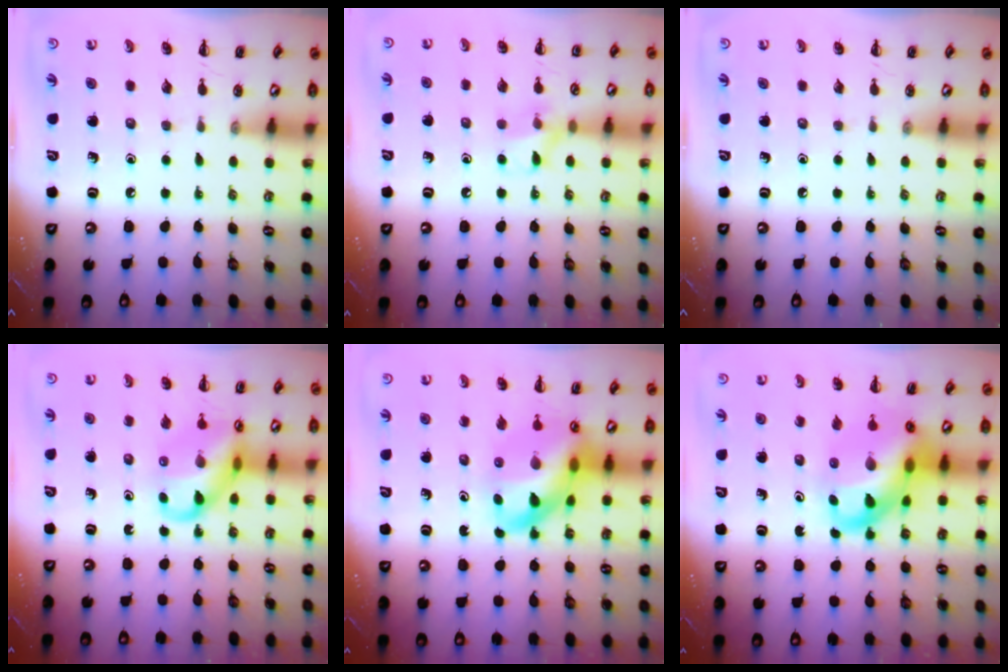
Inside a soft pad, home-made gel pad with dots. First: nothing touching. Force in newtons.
{"total": 8.1, "press": 7.9, "slide": 1.8}
{"total": 0.0}
{"total": 14.2, "press": 14.0, "slide": 2.4}
{"total": 16.0, "press": 15.5, "slide": 4.2}
{"total": 16.7, "press": 16.1, "slide": 4.4}